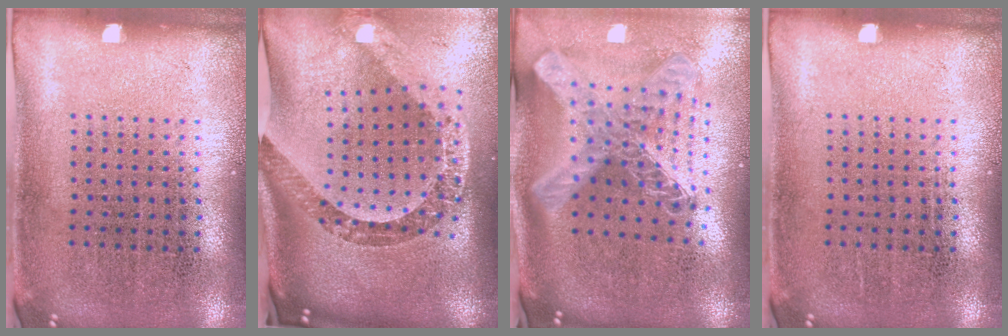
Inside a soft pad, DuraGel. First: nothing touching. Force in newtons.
{"total": 3.6, "press": 2.5, "slide": 2.6}
{"total": 3.0, "press": 2.0, "slide": 2.2}
{"total": 0.0}